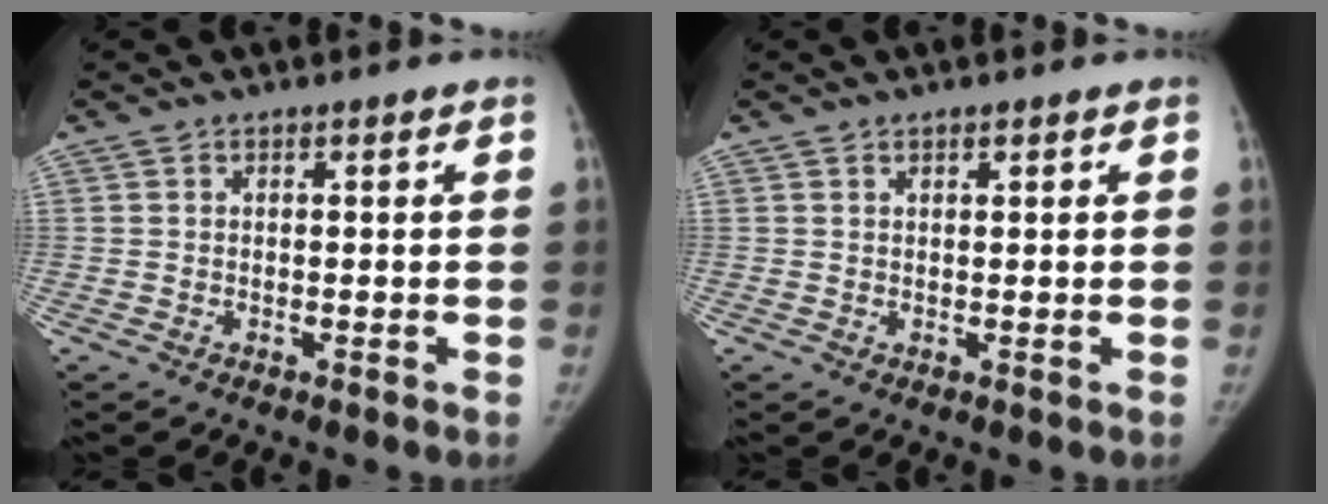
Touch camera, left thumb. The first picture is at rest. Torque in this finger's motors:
{"motor_torque": [-0.03, -0.07, -0.06, 0.14, -0.03]}